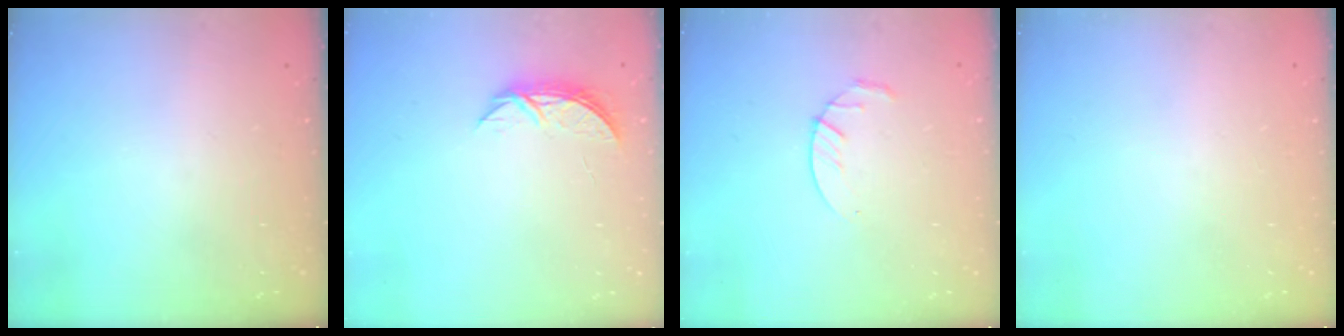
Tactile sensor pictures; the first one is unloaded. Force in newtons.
{"total": 5.2, "press": 5.2, "slide": 0.6}
{"total": 4.0, "press": 4.0, "slide": 0.6}
{"total": 0.0}